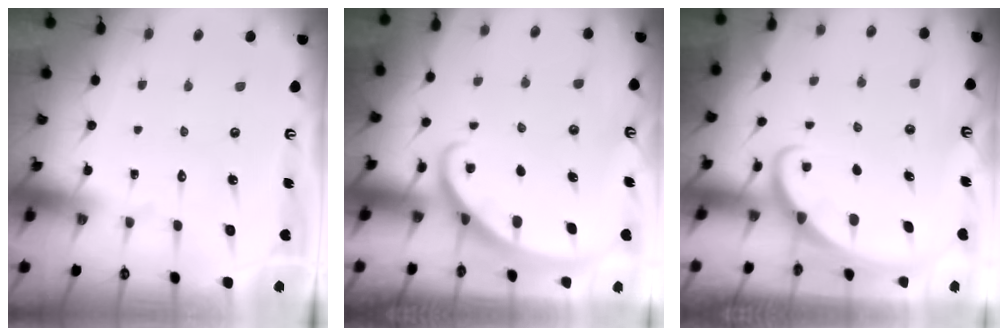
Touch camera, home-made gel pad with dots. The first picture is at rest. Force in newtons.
{"total": 2.1, "press": 2.1, "slide": 0.2}
{"total": 1.8, "press": 1.7, "slide": 0.0}